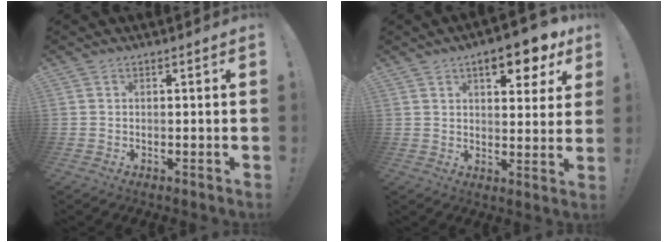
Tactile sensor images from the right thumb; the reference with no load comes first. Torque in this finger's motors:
{"motor_torque": [0.34, 2.55, 1.20, 0.31, 0.04]}